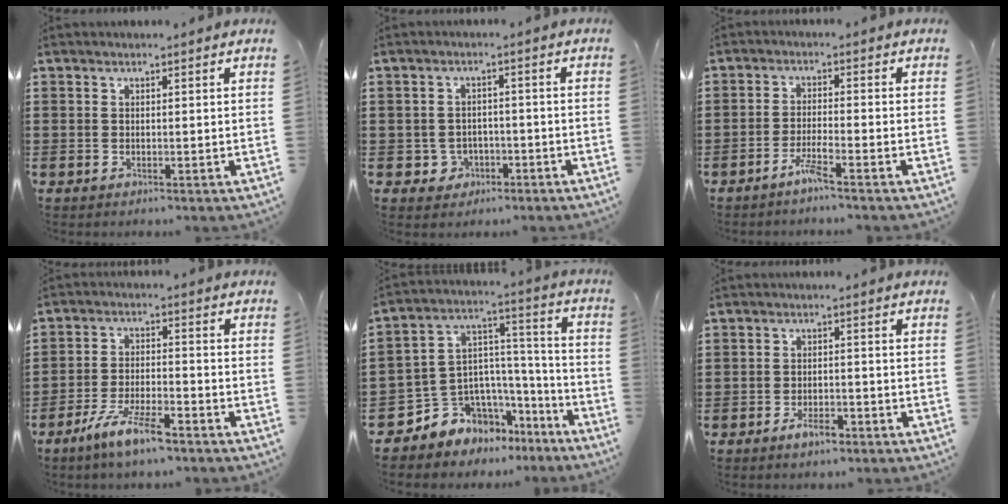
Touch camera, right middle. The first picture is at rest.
{"total": 2.9, "force": [-1.6, 2.3, 0.7], "torque": [-0.021, 0.005, -0.038]}
{"total": 3.5, "force": [-2.6, -0.1, 2.2], "torque": [-0.045, 0.001, -0.051]}
{"total": 7.1, "force": [-5.4, 1.1, 4.4], "torque": [-0.103, -0.005, -0.107]}
{"total": 6.9, "force": [-4.6, 5.2, -0.1], "torque": [-0.036, -0.015, -0.088]}
{"total": 2.9, "force": [-2.2, 1.2, 1.5], "torque": [-0.026, 0.004, -0.042]}